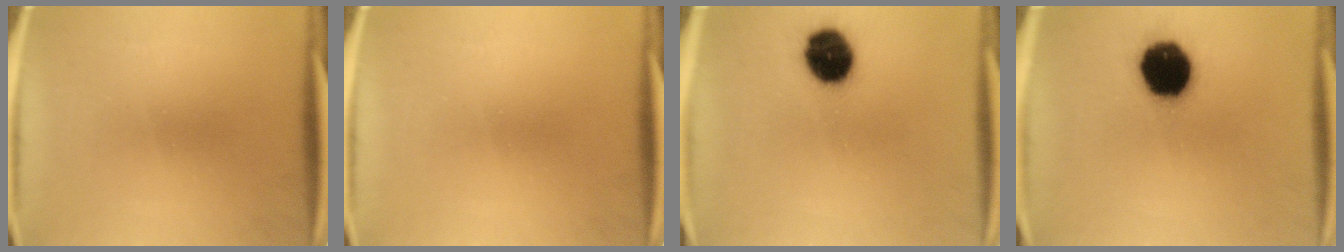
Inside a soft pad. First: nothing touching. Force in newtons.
{"total": 0.0}
{"total": 12.2}
{"total": 16.9}